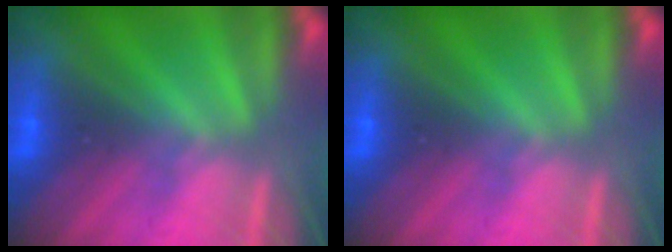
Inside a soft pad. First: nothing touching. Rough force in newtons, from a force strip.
{"total": 0.0}